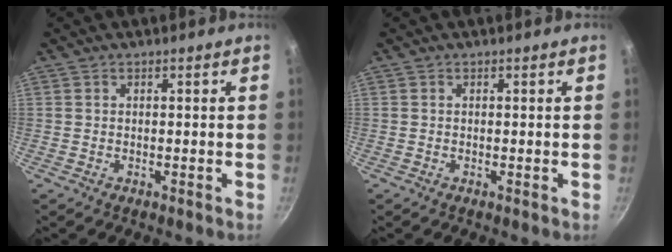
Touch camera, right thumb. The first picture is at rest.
{"total": 0.0}